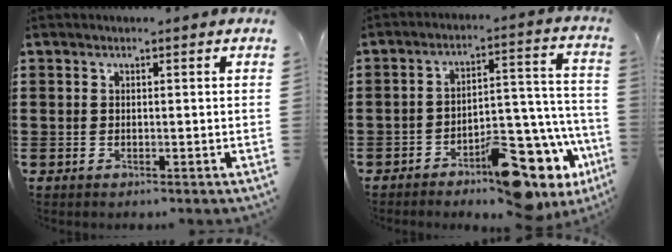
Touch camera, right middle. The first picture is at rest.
{"total": 11.9, "force": [-8.7, 4.2, 6.9], "torque": [-0.072, 0.033, -0.158]}